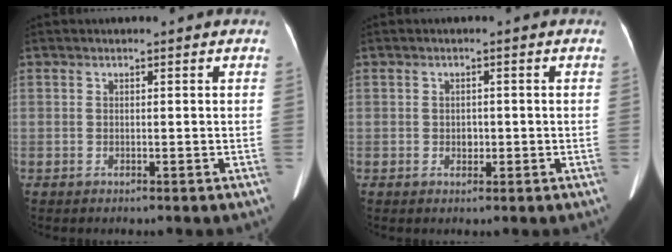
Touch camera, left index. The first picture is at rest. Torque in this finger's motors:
{"motor_torque": [-0.09, -0.04, 0.01, 0.00]}